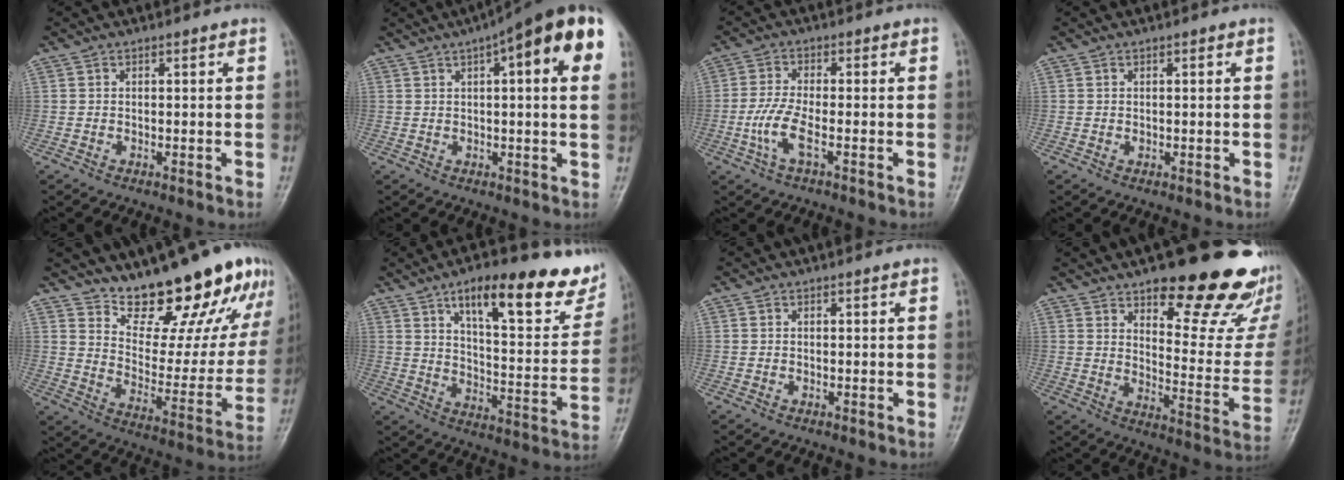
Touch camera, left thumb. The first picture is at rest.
{"total": 16.4, "force": [6.2, 4.1, 14.6], "torque": [-0.197, 0.013, 0.076]}
{"total": 5.6, "force": [-2.0, 1.6, 5.0], "torque": [-0.126, 0.005, -0.045]}
{"total": 0.0}
{"total": 20.9, "force": [16.6, 7.6, 10.3], "torque": [-0.092, -0.111, 0.240]}
{"total": 21.7, "force": [13.5, 7.3, 15.3], "torque": [-0.164, -0.051, 0.196]}
{"total": 0.0}
{"total": 24.9, "force": [15.7, 8.5, 17.3], "torque": [-0.176, -0.094, 0.214]}